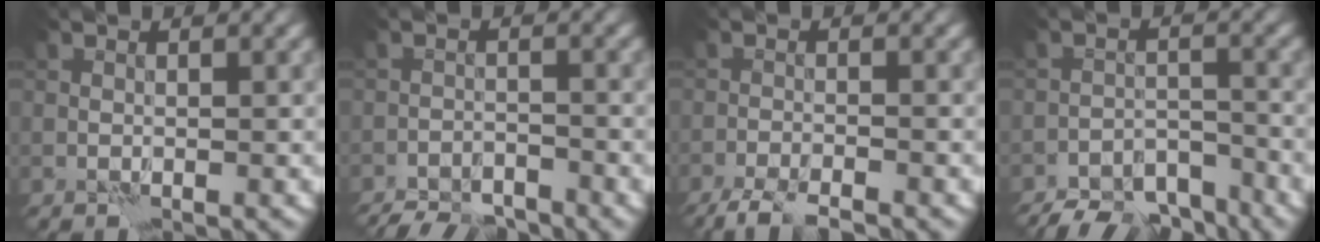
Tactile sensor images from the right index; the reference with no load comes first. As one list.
[{"total": 5.6, "force": [-5.3, 1.2, 1.4], "torque": [-0.022, -0.008, -0.088]}, {"total": 4.3, "force": [-3.7, 0.5, 2.0], "torque": [-0.040, -0.015, -0.071]}, {"total": 8.0, "force": [-7.1, 2.5, 2.5], "torque": [-0.030, -0.008, -0.112]}]